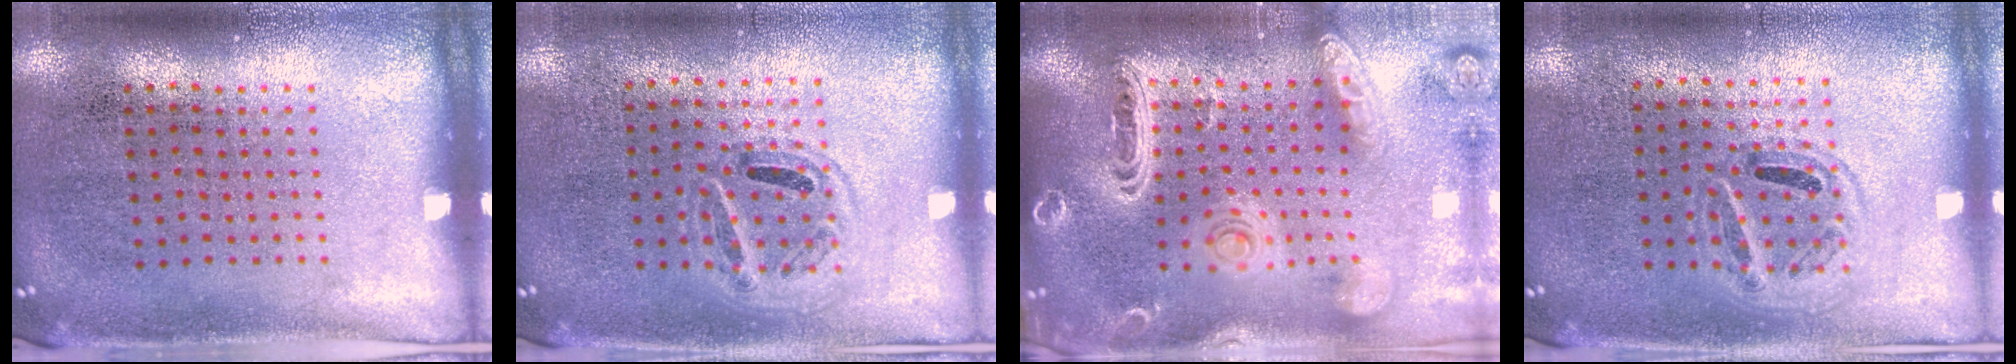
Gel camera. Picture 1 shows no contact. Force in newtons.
{"total": 0.9, "press": 0.9, "slide": 0.3}
{"total": 3.7, "press": 2.9, "slide": 2.2}
{"total": 0.9, "press": 0.9, "slide": 0.3}